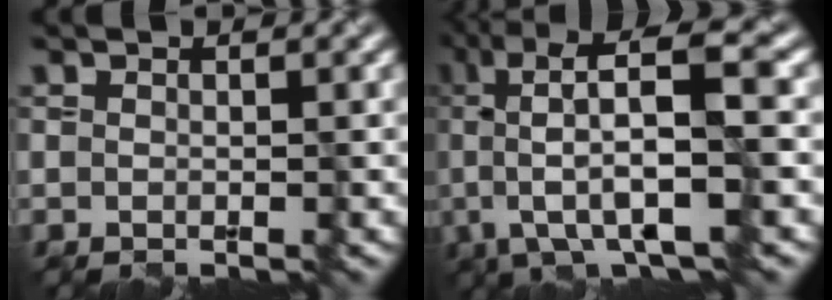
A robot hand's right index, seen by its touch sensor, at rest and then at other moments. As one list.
[{"total": 9.8, "force": [0.2, 2.7, 9.5], "torque": [-0.175, 0.009, 0.004]}]